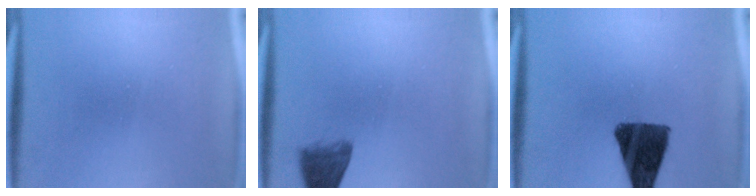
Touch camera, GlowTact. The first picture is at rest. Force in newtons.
{"total": 4.6}
{"total": 12.1}